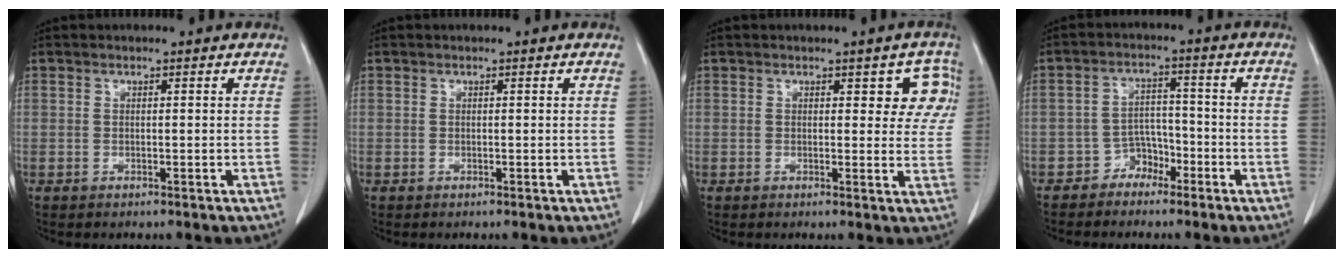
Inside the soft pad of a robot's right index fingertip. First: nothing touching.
{"total": 0.0}
{"total": 5.4, "force": [2.2, 2.7, 4.1], "torque": [-0.016, 0.007, 0.018]}
{"total": 3.9, "force": [-2.6, 2.8, 0.7], "torque": [-0.001, 0.015, -0.046]}